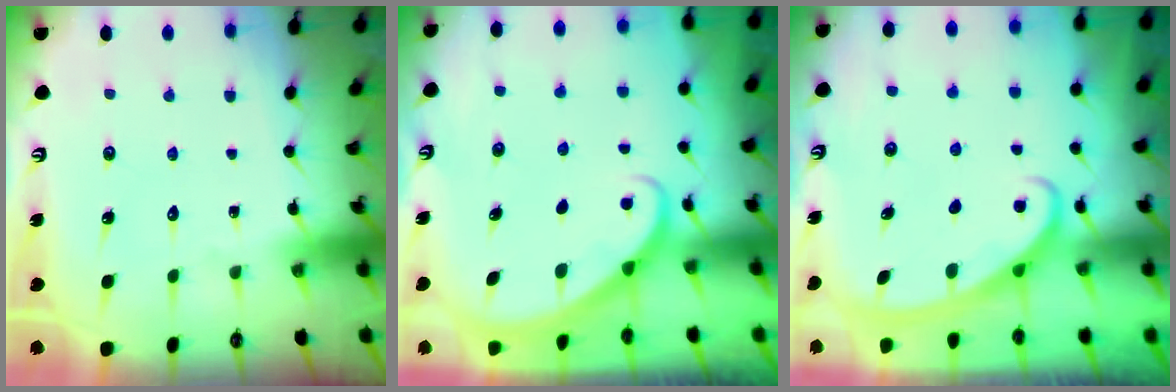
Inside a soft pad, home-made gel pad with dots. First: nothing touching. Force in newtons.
{"total": 3.3, "press": 3.3, "slide": 0.2}
{"total": 2.8, "press": 2.8, "slide": 0.4}